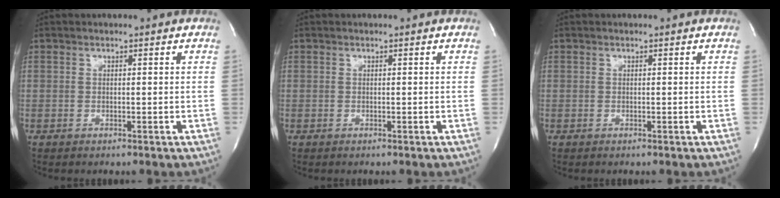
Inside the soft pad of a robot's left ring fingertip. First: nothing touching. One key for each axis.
{"total": 0.0}
{"total": 0.0}